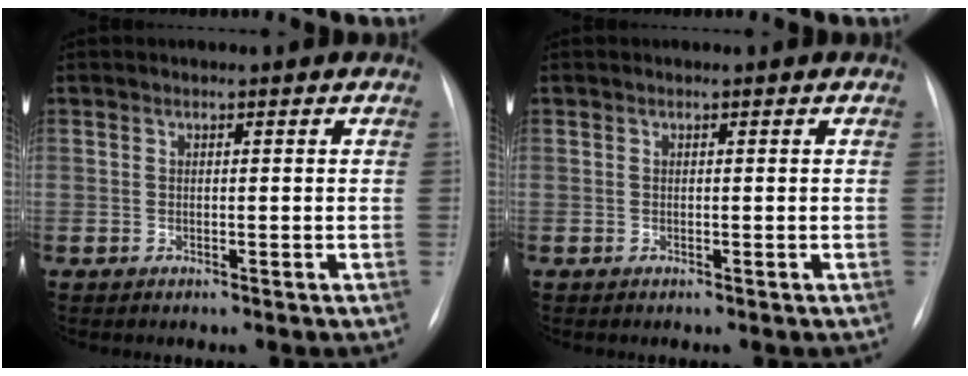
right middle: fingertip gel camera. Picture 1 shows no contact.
{"total": 0.0}